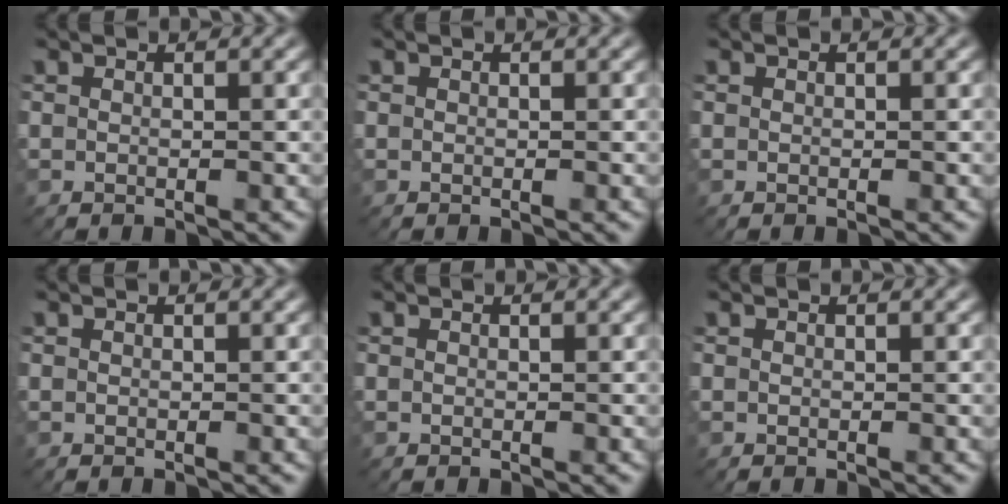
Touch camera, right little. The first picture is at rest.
{"total": 0.0}
{"total": 0.0}
{"total": 0.0}
{"total": 0.0}
{"total": 0.0}